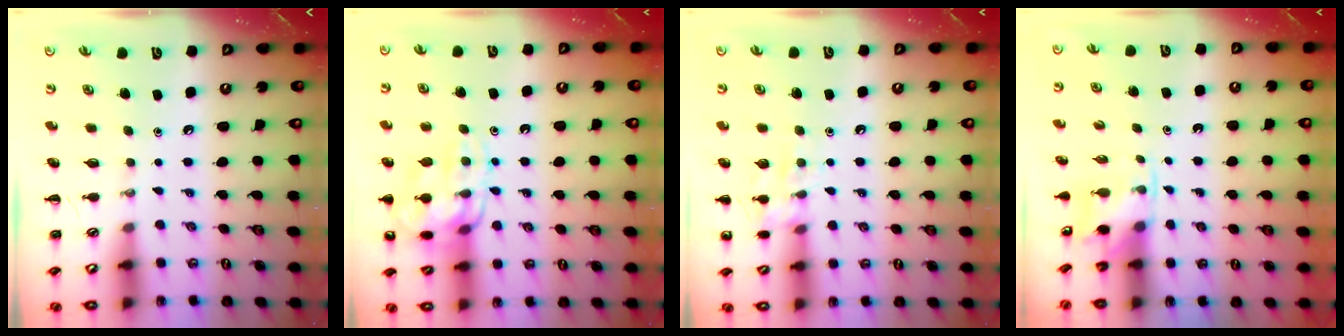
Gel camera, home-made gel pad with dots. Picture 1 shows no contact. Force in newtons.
{"total": 14.2, "press": 14.1, "slide": 1.2}
{"total": 8.2, "press": 8.0, "slide": 1.7}
{"total": 2.6, "press": 2.5, "slide": 0.9}